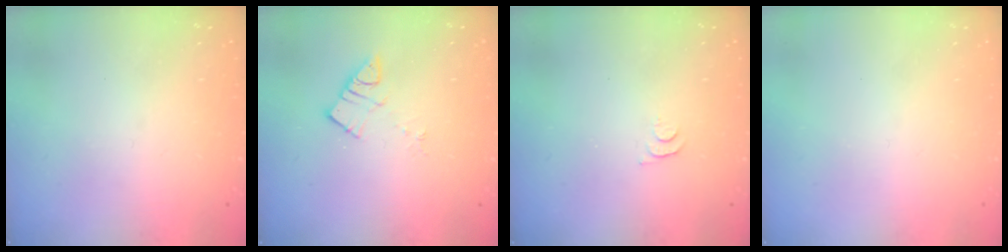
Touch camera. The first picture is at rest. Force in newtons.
{"total": 5.8, "press": 5.8, "slide": 0.0}
{"total": 5.2, "press": 5.1, "slide": 0.5}
{"total": 1.5, "press": 1.5, "slide": 0.1}